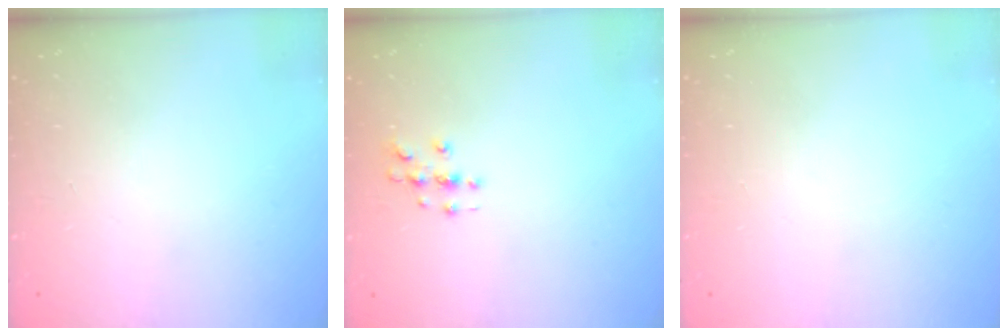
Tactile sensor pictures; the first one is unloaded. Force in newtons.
{"total": 2.8, "press": 2.8, "slide": 0.2}
{"total": 0.0}